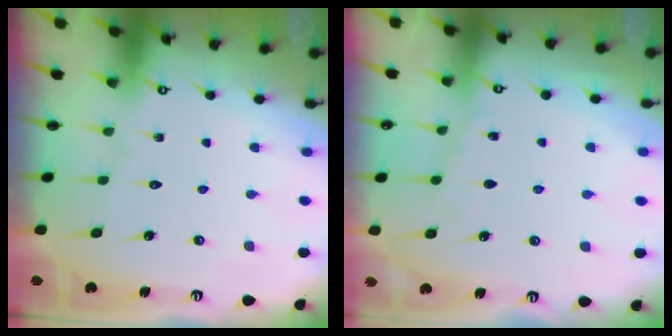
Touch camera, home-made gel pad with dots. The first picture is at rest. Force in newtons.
{"total": 4.5, "press": 4.4, "slide": 0.6}